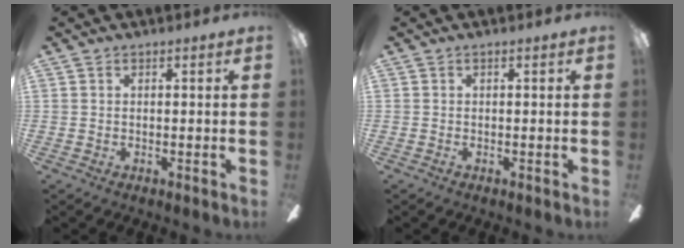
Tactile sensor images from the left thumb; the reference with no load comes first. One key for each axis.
{"total": 0.0}